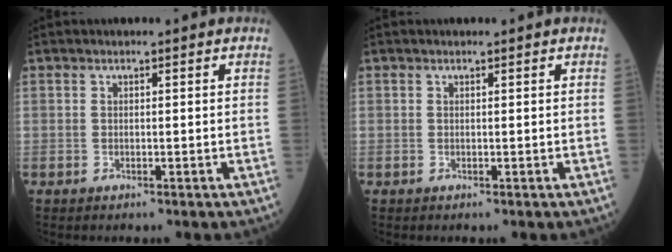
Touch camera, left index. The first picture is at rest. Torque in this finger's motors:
{"motor_torque": [-0.01, 0.06, -0.01, -0.01]}